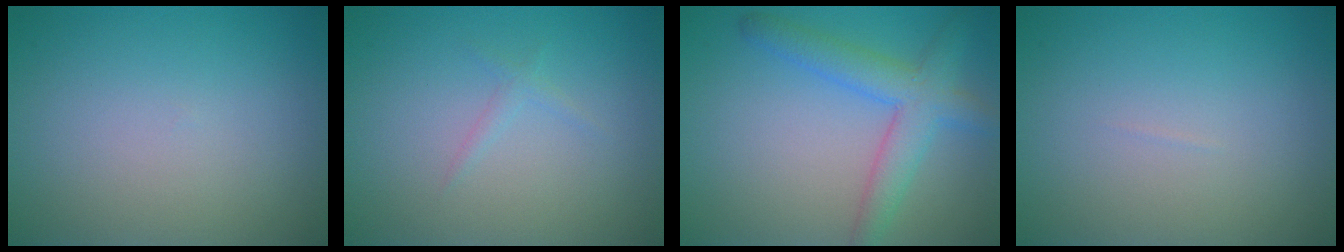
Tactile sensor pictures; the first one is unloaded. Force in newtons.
{"total": 0.7, "press": 0.7, "slide": 0.1}
{"total": 4.5, "press": 4.5, "slide": 0.1}
{"total": 0.0}